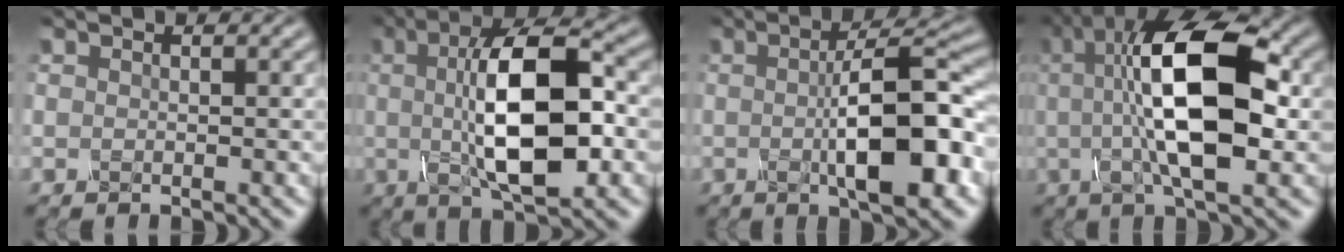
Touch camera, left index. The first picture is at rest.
{"total": 10.9, "force": [0.2, 3.9, 10.2], "torque": [-0.168, 0.009, -0.001]}
{"total": 9.3, "force": [-1.0, 2.5, 8.9], "torque": [-0.128, 0.002, -0.017]}
{"total": 11.6, "force": [1.0, 4.0, 10.8], "torque": [-0.178, 0.017, 0.008]}